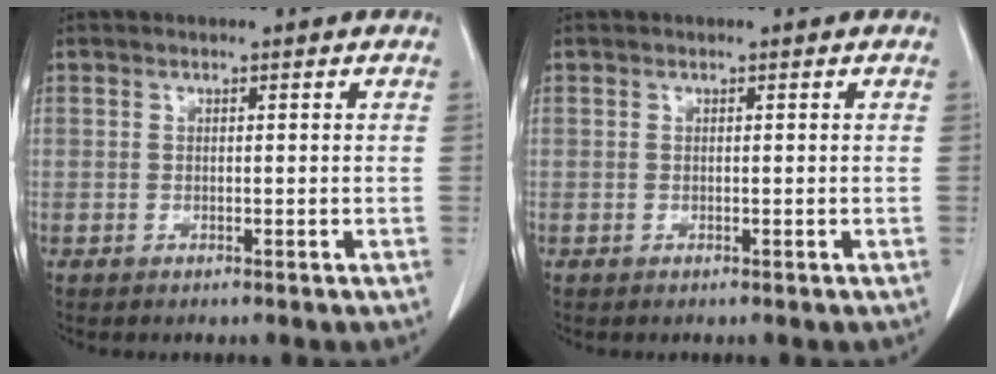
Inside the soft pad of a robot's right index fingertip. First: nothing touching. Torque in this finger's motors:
{"motor_torque": [0.00, 0.00, 0.00, 0.00]}